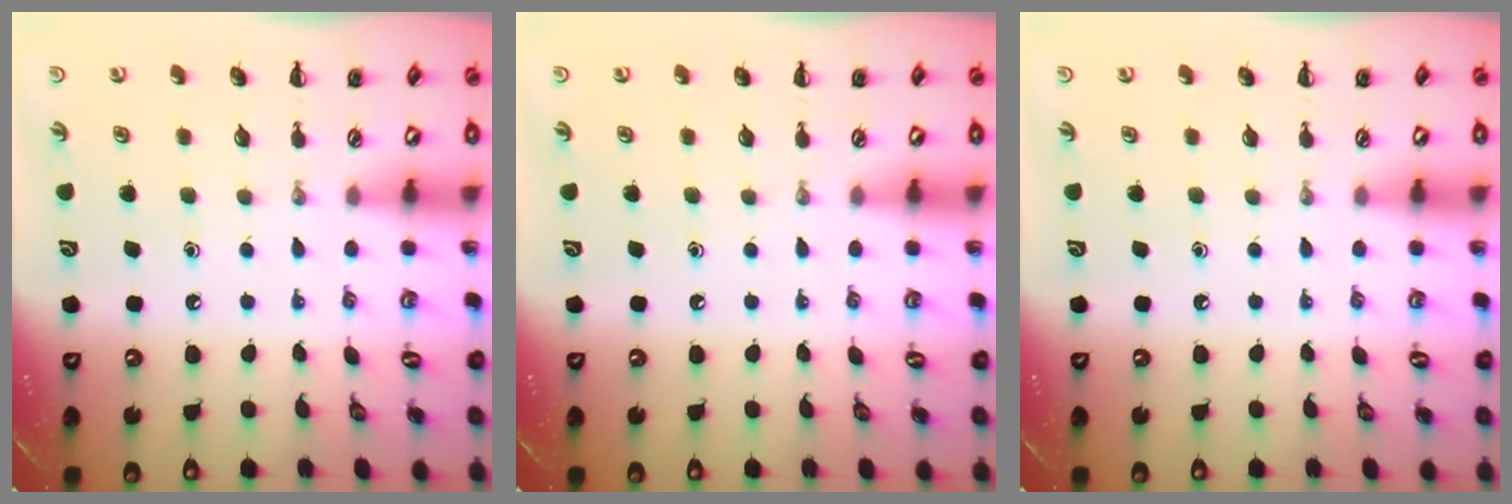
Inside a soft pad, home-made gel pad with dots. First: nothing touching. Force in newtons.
{"total": 0.0}
{"total": 0.0}